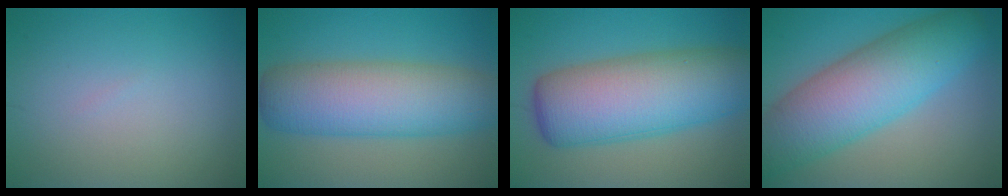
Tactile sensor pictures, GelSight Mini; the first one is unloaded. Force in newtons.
{"total": 9.7, "press": 9.7, "slide": 0.3}
{"total": 11.5, "press": 11.5, "slide": 0.3}
{"total": 10.4, "press": 10.4, "slide": 0.2}